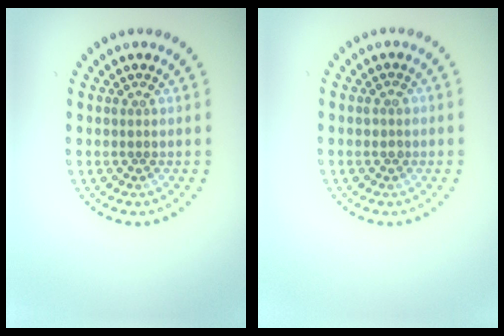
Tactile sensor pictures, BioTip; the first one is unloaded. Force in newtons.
{"total": 0.8, "press": 0.8, "slide": 0.2}